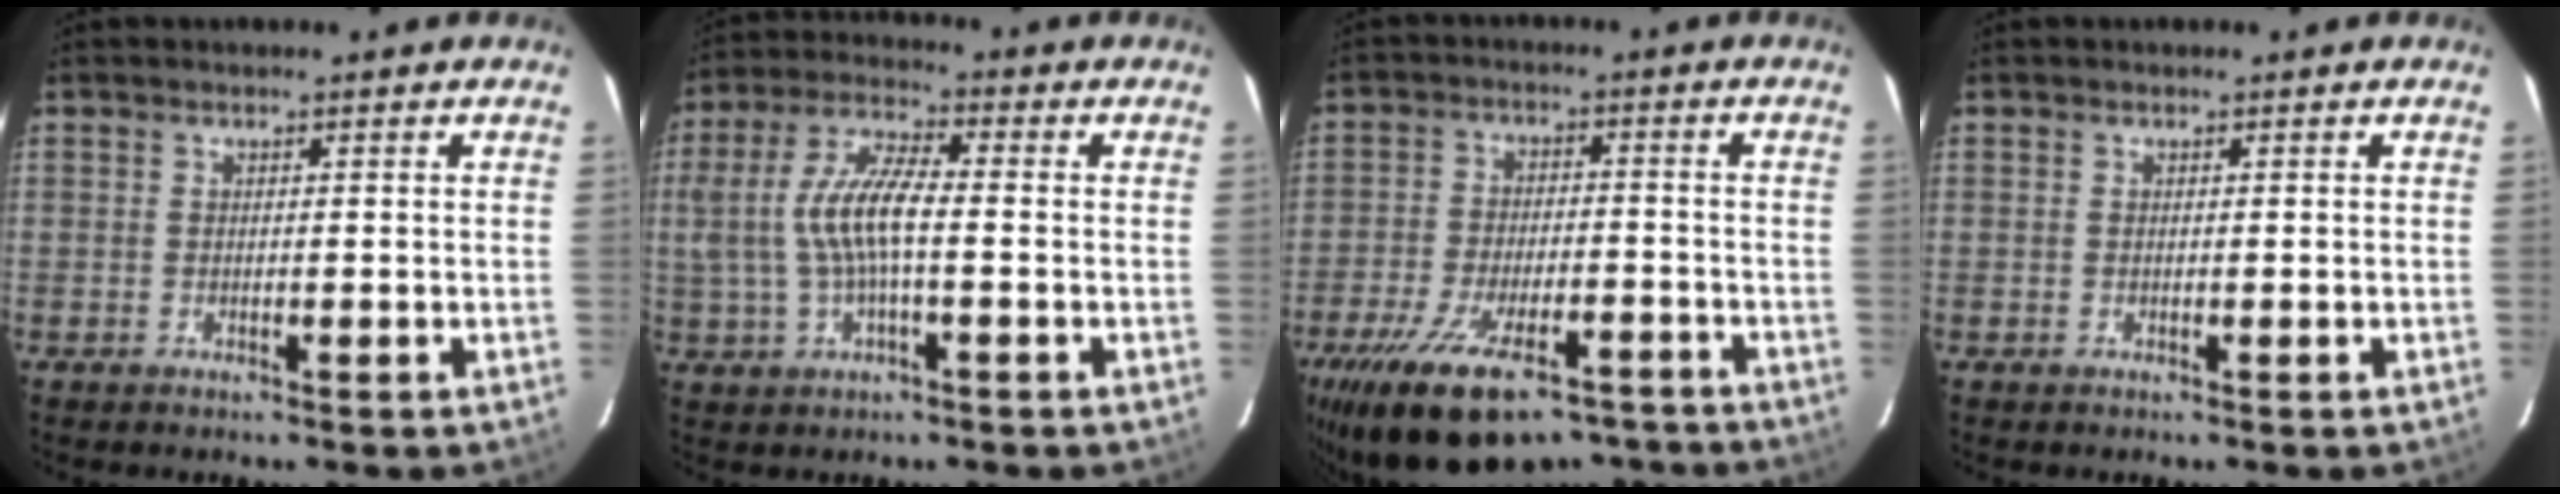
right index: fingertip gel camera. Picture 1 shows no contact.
{"total": 10.6, "force": [-0.6, 3.4, 10.0], "torque": [-0.203, 0.007, -0.008]}
{"total": 21.5, "force": [-15.8, 8.6, 11.7], "torque": [-0.234, -0.029, -0.235]}
{"total": 0.0}